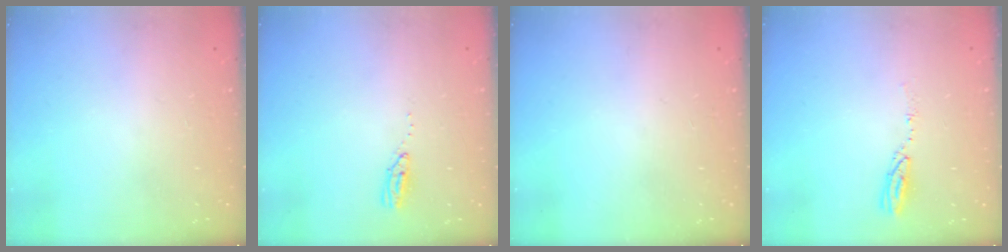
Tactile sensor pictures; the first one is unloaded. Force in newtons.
{"total": 3.5, "press": 3.5, "slide": 0.3}
{"total": 0.0}
{"total": 3.8, "press": 3.8, "slide": 0.1}